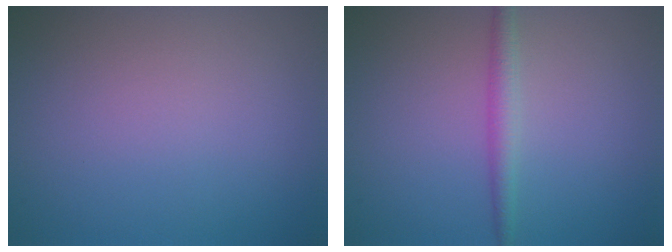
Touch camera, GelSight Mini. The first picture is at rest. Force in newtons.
{"total": 2.0, "press": 2.0, "slide": 0.0}